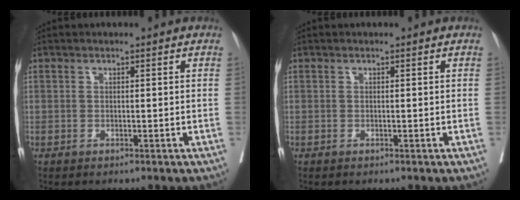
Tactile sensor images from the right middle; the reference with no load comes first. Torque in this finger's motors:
{"motor_torque": [0.40, -0.88, 0.01, -0.01]}